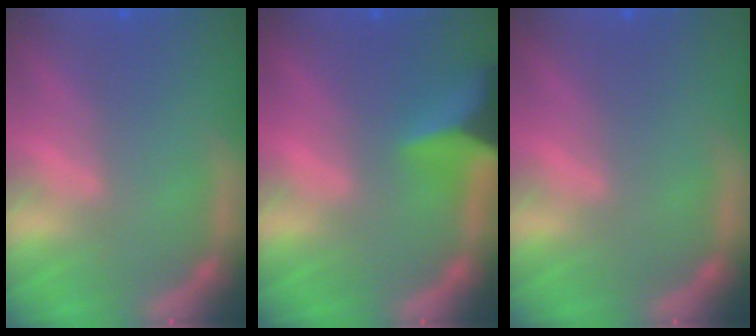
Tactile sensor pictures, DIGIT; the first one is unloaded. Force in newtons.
{"total": 6.0}
{"total": 0.0}